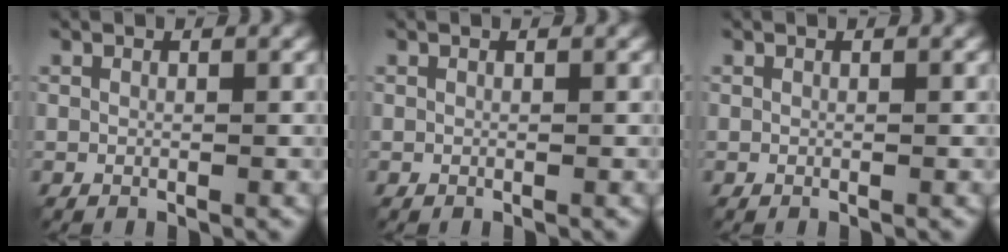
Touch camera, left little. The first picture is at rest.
{"total": 0.0}
{"total": 0.0}